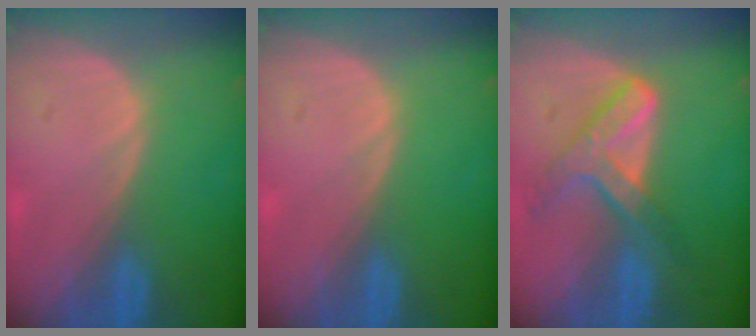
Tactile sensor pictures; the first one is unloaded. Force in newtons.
{"total": 0.0}
{"total": 7.4, "press": 6.2, "slide": 4.0}